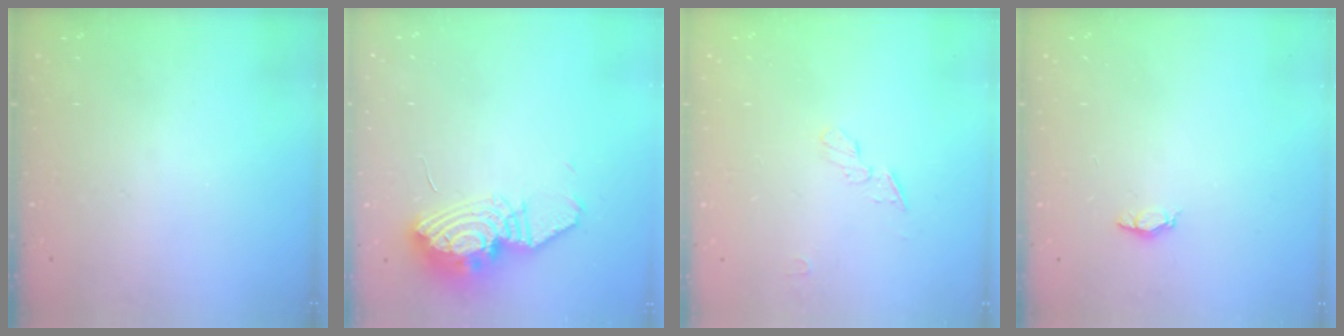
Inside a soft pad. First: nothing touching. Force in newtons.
{"total": 15.2, "press": 15.1, "slide": 1.2}
{"total": 5.2, "press": 5.2, "slide": 0.3}
{"total": 3.7, "press": 3.3, "slide": 1.6}